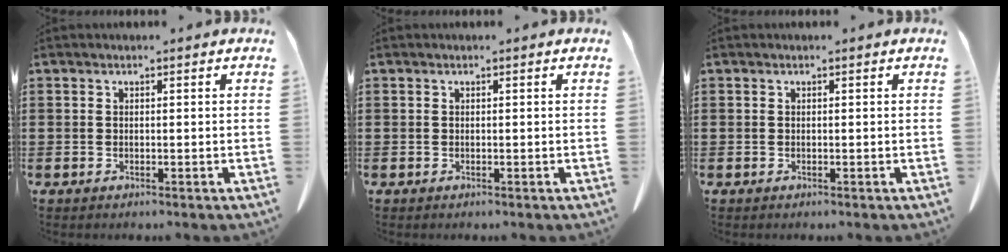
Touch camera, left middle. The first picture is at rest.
{"total": 0.0}
{"total": 0.0}